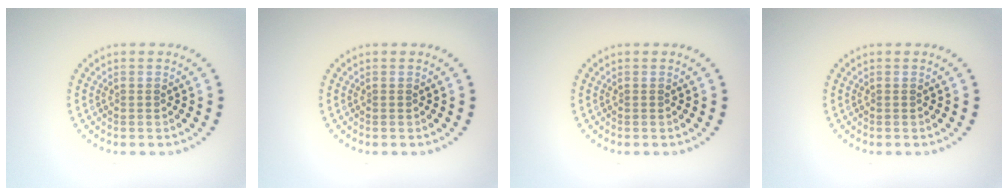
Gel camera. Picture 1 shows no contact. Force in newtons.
{"total": 0.0}
{"total": 0.0}
{"total": 0.0}